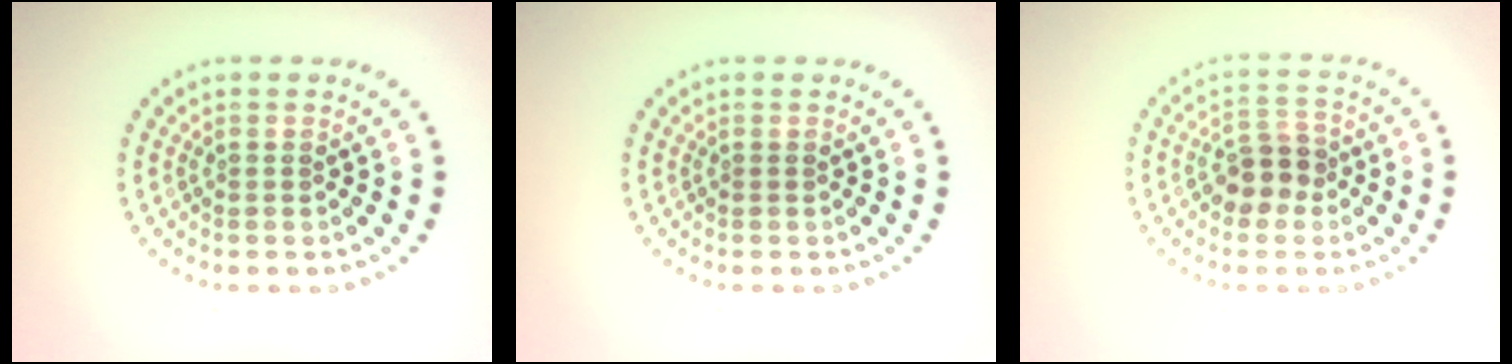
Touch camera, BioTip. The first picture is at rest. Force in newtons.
{"total": 0.0}
{"total": 3.4, "press": 3.2, "slide": 1.1}